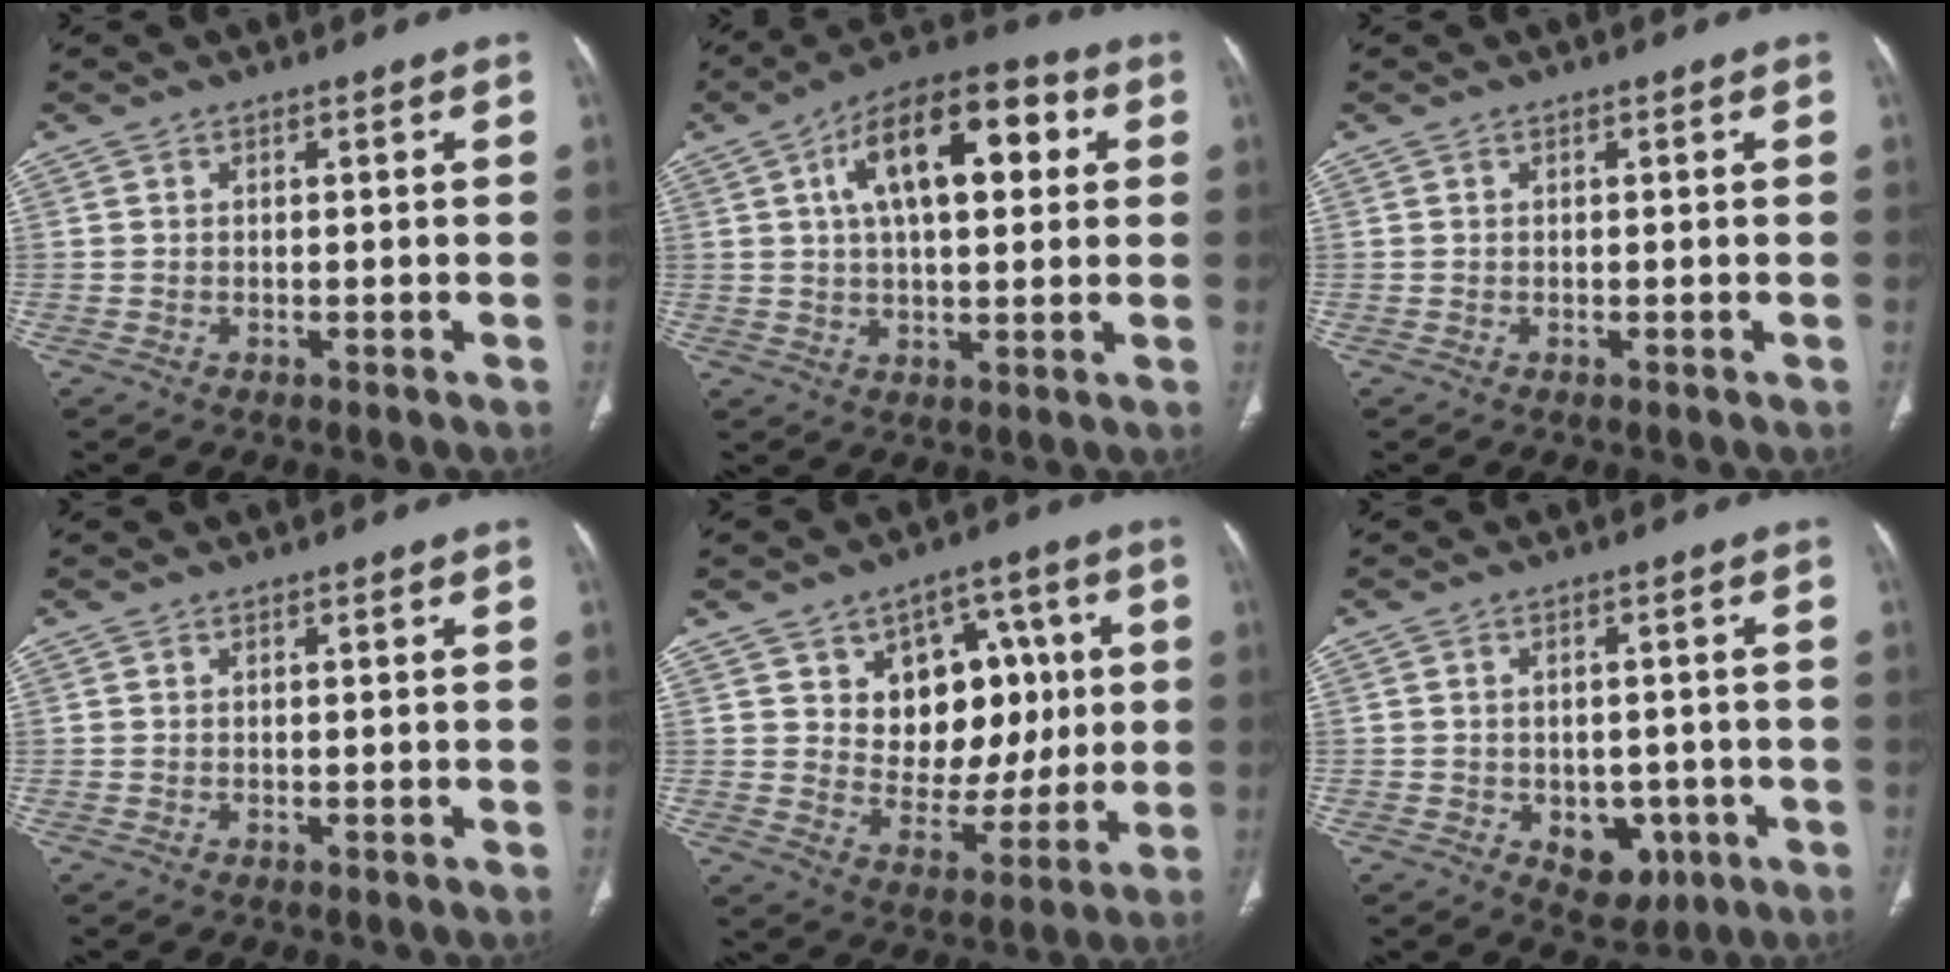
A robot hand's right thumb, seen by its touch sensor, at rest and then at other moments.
{"total": 17.0, "force": [4.8, 7.9, 14.2], "torque": [-0.204, 0.018, 0.070]}
{"total": 0.0}
{"total": 0.0}
{"total": 15.8, "force": [3.7, 11.0, 10.7], "torque": [-0.090, -0.009, 0.067]}
{"total": 7.0, "force": [-2.2, 5.1, 4.2], "torque": [-0.023, 0.011, -0.017]}